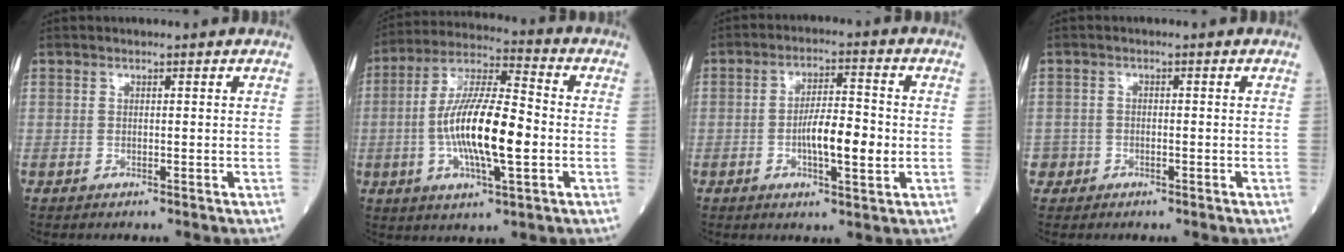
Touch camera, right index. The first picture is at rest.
{"total": 14.9, "force": [-2.3, 3.0, 14.5], "torque": [-0.279, 0.002, -0.041]}
{"total": 7.5, "force": [-1.2, 1.5, 7.2], "torque": [-0.126, 0.004, -0.023]}
{"total": 1.8, "force": [-1.0, 1.5, 0.0], "torque": [0.000, 0.008, -0.020]}